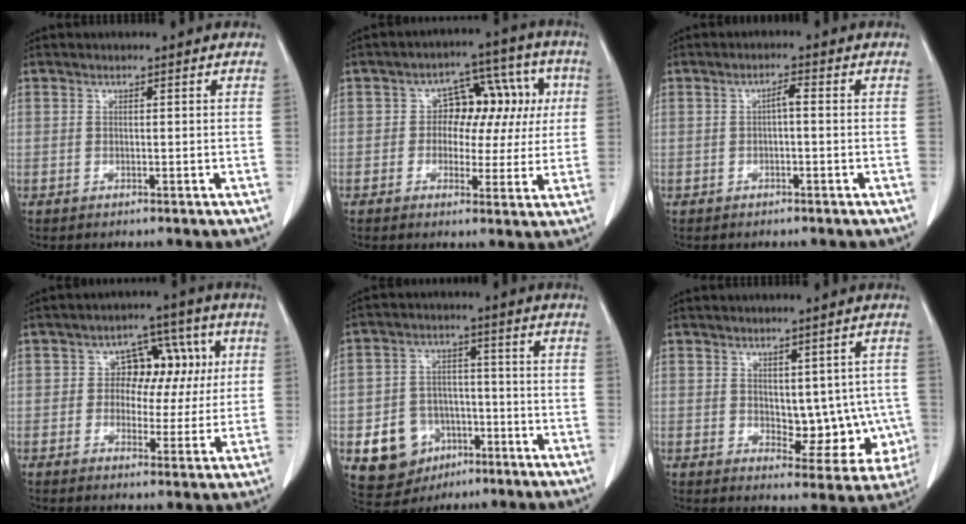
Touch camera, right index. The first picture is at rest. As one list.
[{"total": 9.5, "force": [1.0, 6.7, 6.6], "torque": [-0.062, 0.043, 0.011]}, {"total": 1.7, "force": [-0.1, 0.3, 1.7], "torque": [-0.029, 0.005, -0.002]}, {"total": 8.1, "force": [1.2, 6.0, 5.3], "torque": [-0.049, 0.029, 0.017]}, {"total": 9.7, "force": [-3.8, 8.3, 3.3], "torque": [-0.066, 0.020, -0.051]}, {"total": 8.5, "force": [-0.2, 4.8, 7.1], "torque": [-0.064, 0.002, 0.011]}]